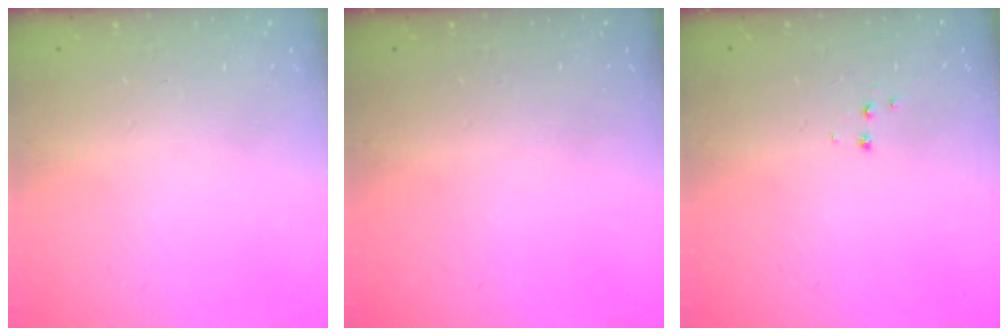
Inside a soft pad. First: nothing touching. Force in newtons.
{"total": 0.0}
{"total": 3.5, "press": 3.4, "slide": 0.5}